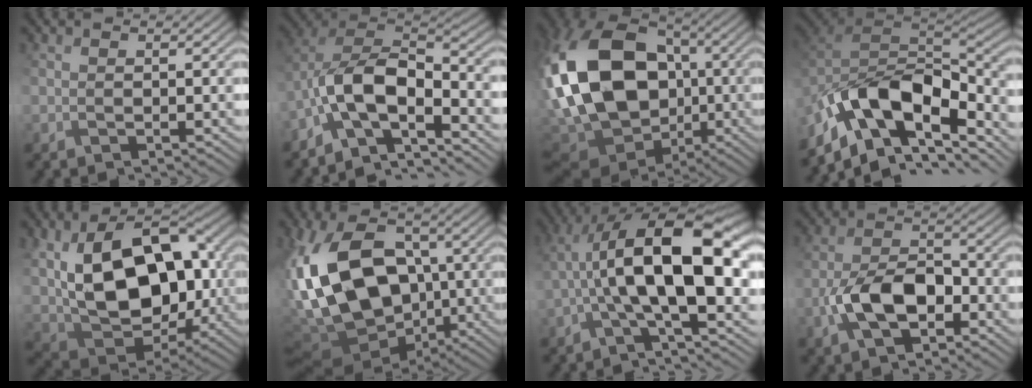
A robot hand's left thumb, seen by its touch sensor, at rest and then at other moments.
{"total": 10.9, "force": [-4.8, 4.7, 8.5], "torque": [-0.155, 0.006, -0.107]}
{"total": 22.1, "force": [-0.7, 16.1, 15.1], "torque": [-0.352, 0.001, -0.004]}
{"total": 15.6, "force": [-8.0, 8.5, 10.3], "torque": [-0.235, -0.002, -0.161]}
{"total": 17.4, "force": [1.6, 11.3, 13.2], "torque": [-0.250, -0.009, 0.034]}
{"total": 17.7, "force": [-0.8, 11.5, 13.4], "torque": [-0.294, -0.010, -0.020]}
{"total": 14.0, "force": [0.0, 4.9, 13.1], "torque": [-0.235, 0.018, -0.007]}
{"total": 8.3, "force": [-3.1, 4.5, 6.3], "torque": [-0.126, 0.008, -0.064]}